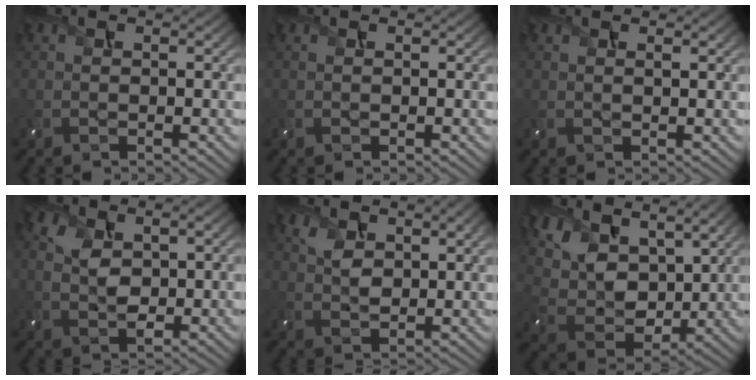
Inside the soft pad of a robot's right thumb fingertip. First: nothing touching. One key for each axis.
{"total": 0.0}
{"total": 0.7, "fx": 0.6, "fy": 0.0, "fz": 0.5, "tx": -0.012, "ty": 0.001, "tz": 0.010}
{"total": 4.5, "fx": 1.1, "fy": 2.6, "fz": 3.5, "tx": -0.077, "ty": -0.004, "tz": 0.023}
{"total": 5.0, "fx": 2.7, "fy": 2.5, "fz": 3.4, "tx": -0.076, "ty": -0.004, "tz": 0.054}
{"total": 12.5, "fx": 7.3, "fy": 7.1, "fz": 7.2, "tx": -0.226, "ty": 0.017, "tz": 0.125}